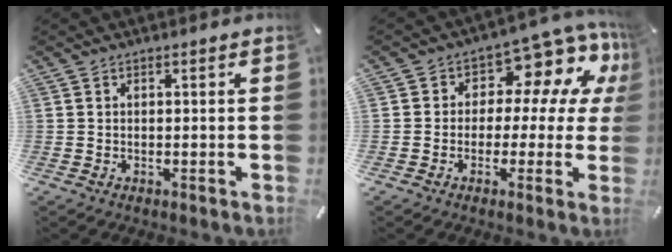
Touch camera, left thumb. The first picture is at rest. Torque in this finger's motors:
{"motor_torque": [0.41, 0.27, 0.33, 0.33, 0.00]}